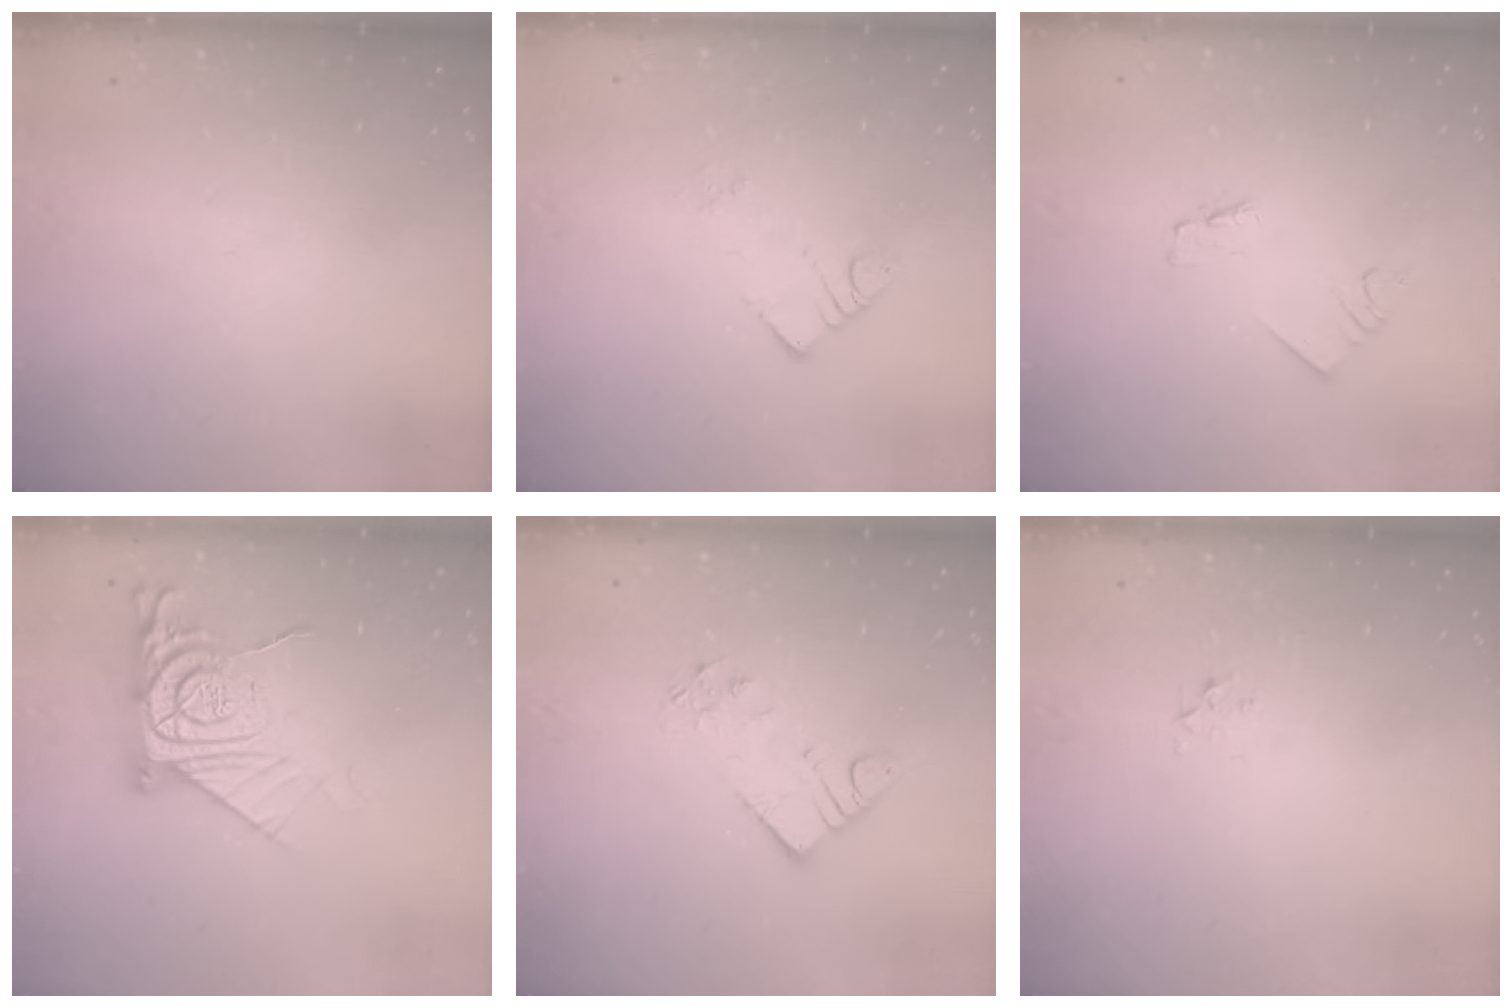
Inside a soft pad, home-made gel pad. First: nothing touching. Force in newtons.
{"total": 2.6, "press": 2.6, "slide": 0.1}
{"total": 1.2, "press": 1.2, "slide": 0.0}
{"total": 14.5, "press": 14.4, "slide": 1.2}
{"total": 6.3, "press": 6.3, "slide": 0.4}
{"total": 2.3, "press": 2.3, "slide": 0.2}